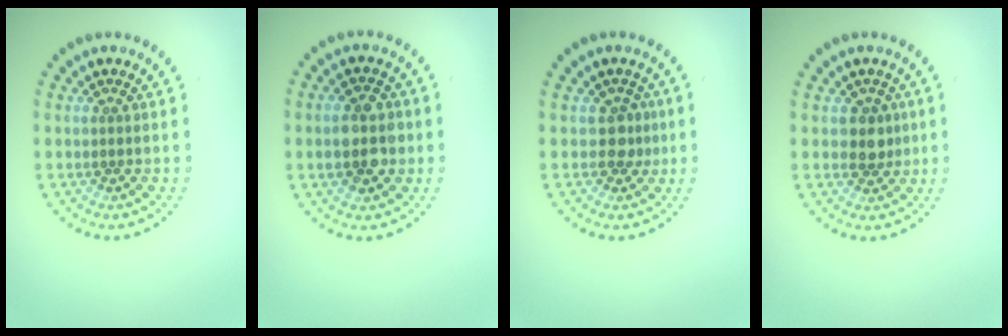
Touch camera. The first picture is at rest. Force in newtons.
{"total": 4.1, "press": 4.1, "slide": 0.2}
{"total": 1.7, "press": 1.4, "slide": 1.0}
{"total": 1.9, "press": 1.8, "slide": 0.7}